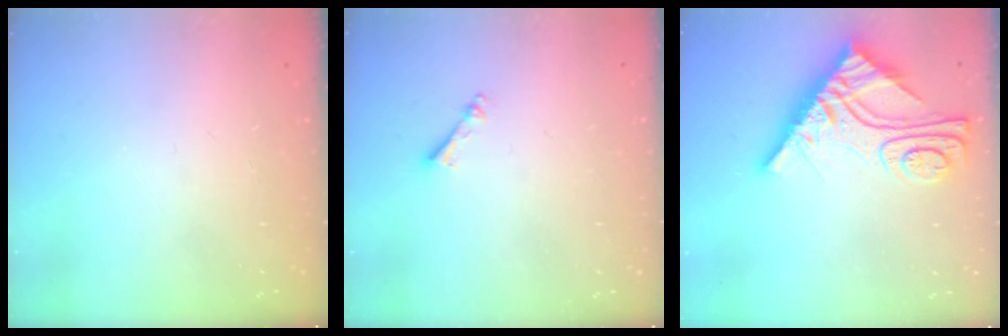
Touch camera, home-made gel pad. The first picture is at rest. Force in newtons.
{"total": 2.4, "press": 2.3, "slide": 0.4}
{"total": 13.9, "press": 13.8, "slide": 1.4}